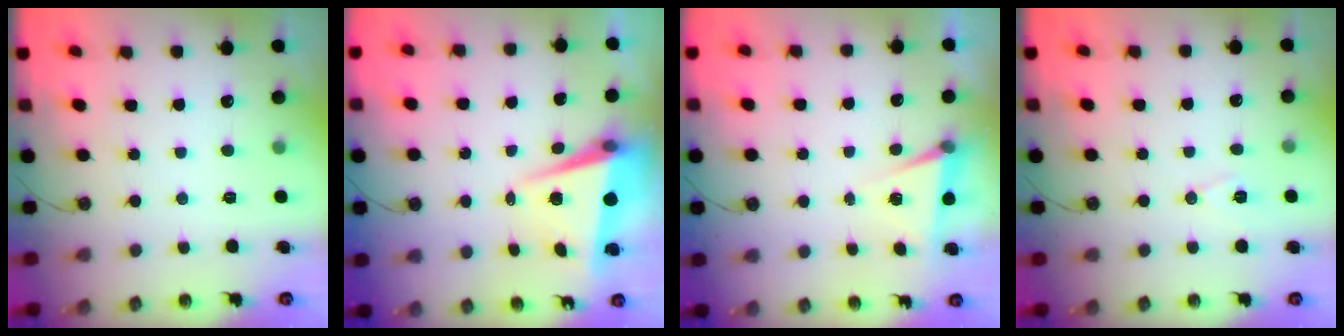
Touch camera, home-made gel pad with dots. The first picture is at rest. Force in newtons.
{"total": 6.4, "press": 6.1, "slide": 1.8}
{"total": 5.0, "press": 2.3, "slide": 4.4}
{"total": 7.4, "press": 5.8, "slide": 4.5}